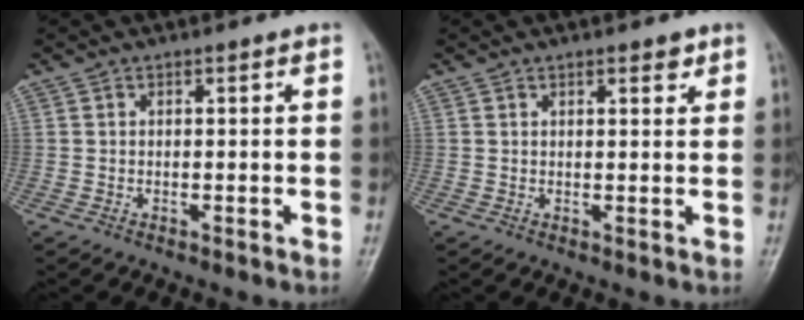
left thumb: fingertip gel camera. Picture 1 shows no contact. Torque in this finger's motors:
{"motor_torque": [-0.08, 0.04, -0.10, -0.19, -0.01]}